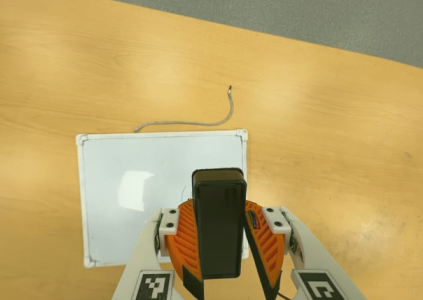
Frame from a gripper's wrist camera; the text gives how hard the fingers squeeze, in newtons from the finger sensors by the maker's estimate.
{"total": 7.1, "left": 7.6, "right": 6.6}